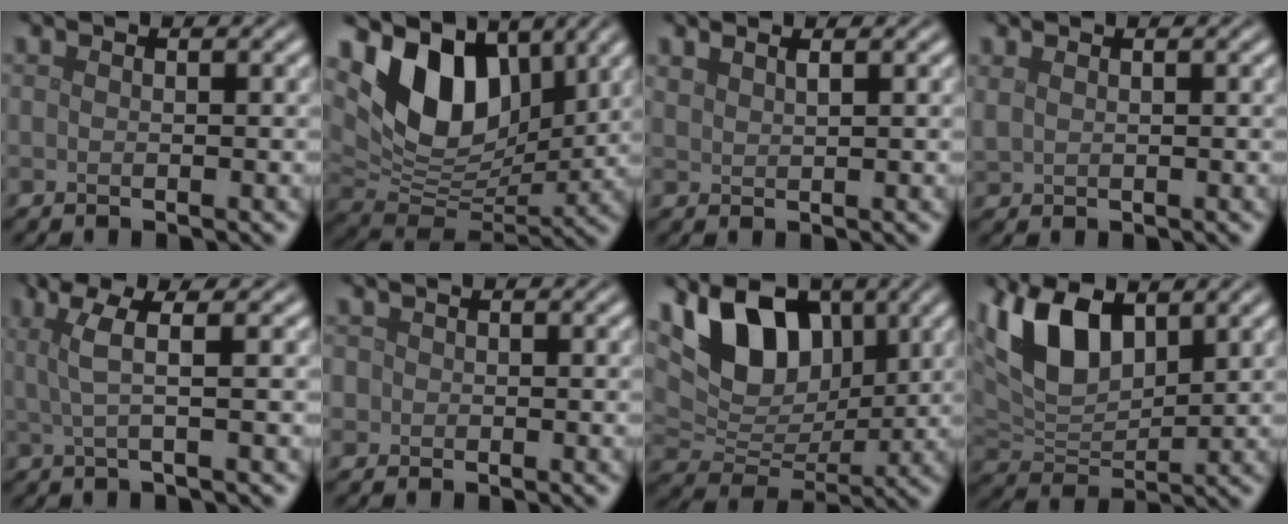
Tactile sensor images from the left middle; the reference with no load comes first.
{"total": 9.1, "force": [3.9, 5.8, 5.9], "torque": [-0.110, -0.012, 0.068]}
{"total": 0.9, "force": [0.7, 0.1, 0.4], "torque": [-0.015, -0.002, 0.016]}
{"total": 0.7, "force": [0.6, 0.3, 0.2], "torque": [-0.010, -0.001, 0.018]}
{"total": 3.1, "force": [0.7, 0.6, 3.0], "torque": [-0.054, 0.005, 0.011]}
{"total": 1.1, "force": [0.1, 1.1, 0.2], "torque": [0.005, -0.002, -0.002]}
{"total": 7.2, "force": [2.8, 4.7, 4.8], "torque": [-0.088, -0.009, 0.042]}
{"total": 7.7, "force": [3.6, 4.0, 5.5], "torque": [-0.117, 0.005, 0.063]}